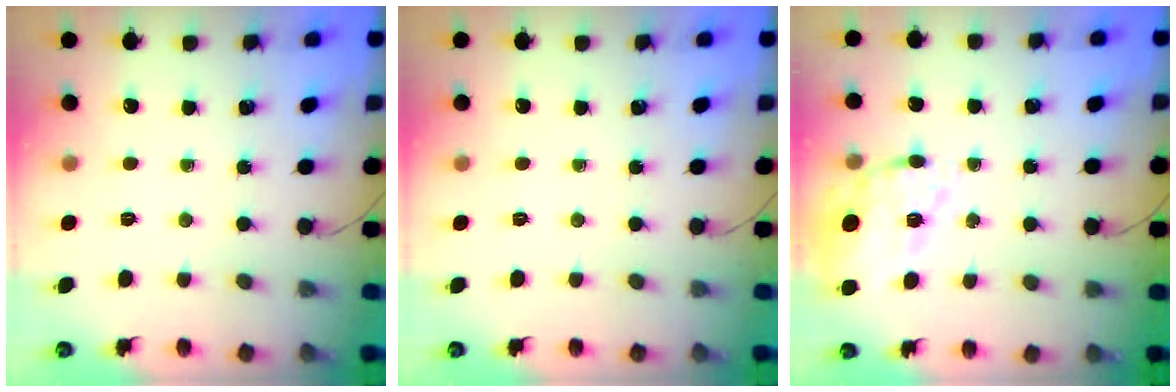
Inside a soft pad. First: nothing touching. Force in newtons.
{"total": 0.0}
{"total": 11.4, "press": 10.9, "slide": 3.2}